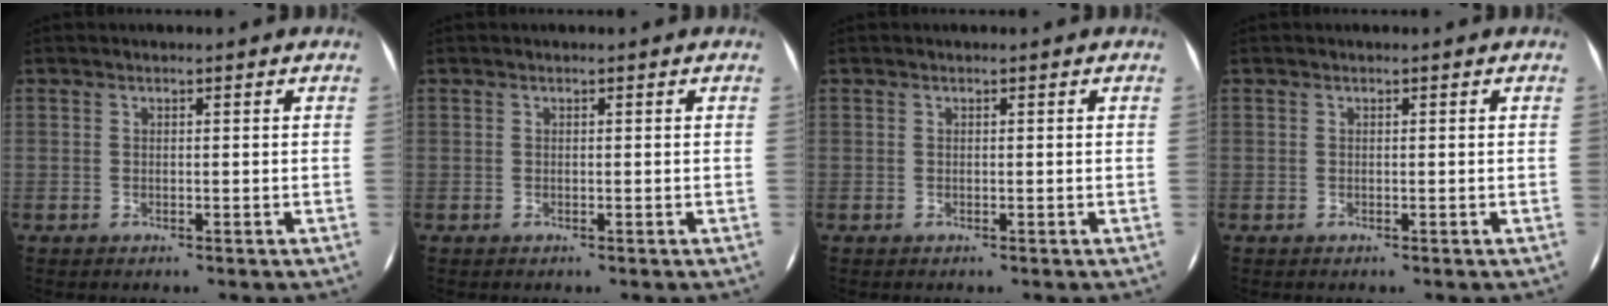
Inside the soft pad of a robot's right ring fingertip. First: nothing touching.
{"total": 0.0}
{"total": 0.0}
{"total": 0.0}